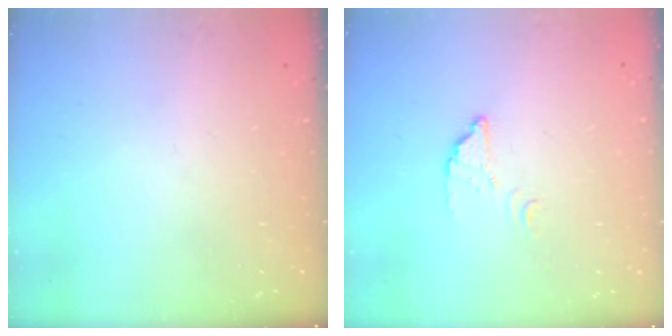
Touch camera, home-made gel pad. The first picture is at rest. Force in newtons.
{"total": 3.1, "press": 3.1, "slide": 0.2}